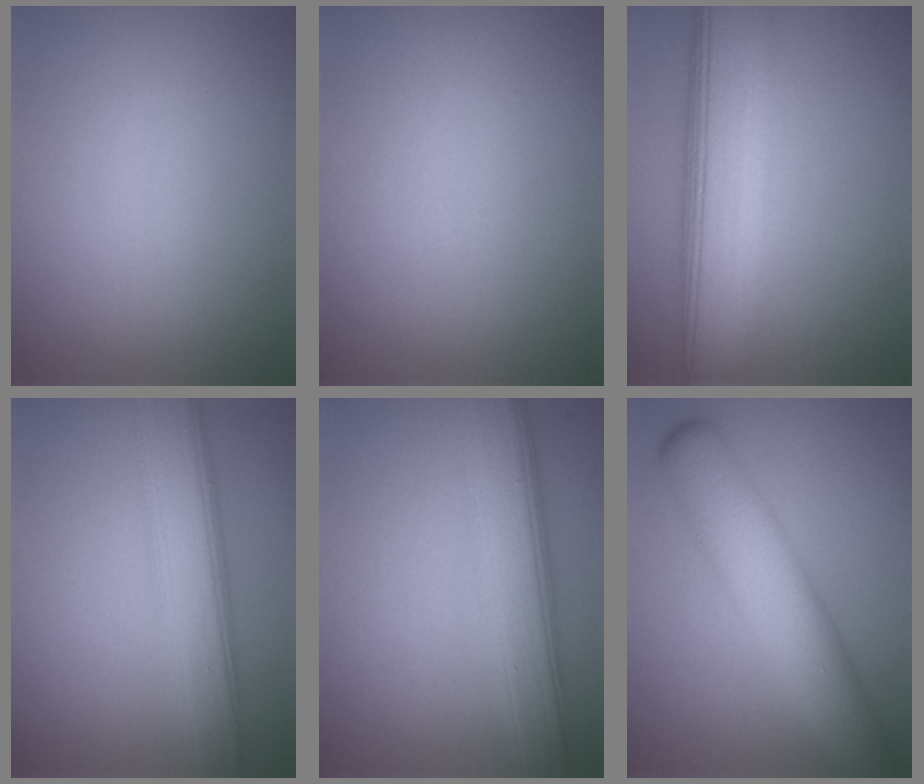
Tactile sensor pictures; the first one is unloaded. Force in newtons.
{"total": 0.0}
{"total": 9.8, "press": 9.8, "slide": 0.6}
{"total": 6.4, "press": 6.4, "slide": 0.2}
{"total": 6.7, "press": 6.7, "slide": 0.2}
{"total": 7.0, "press": 7.0, "slide": 0.2}